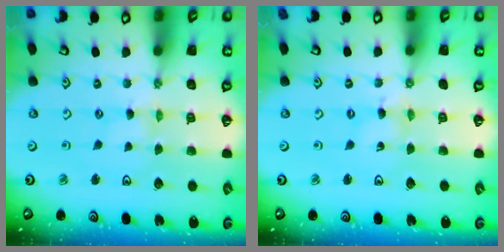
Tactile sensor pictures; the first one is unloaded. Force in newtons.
{"total": 0.9, "press": 0.9, "slide": 0.2}